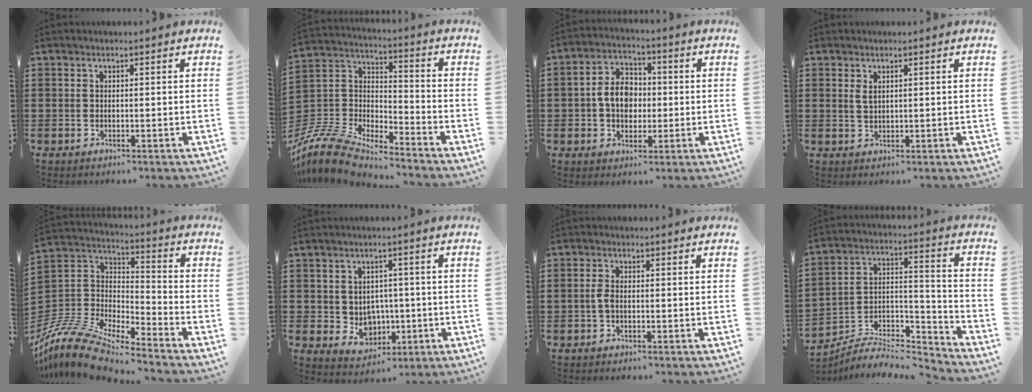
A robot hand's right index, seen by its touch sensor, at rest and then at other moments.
{"total": 9.6, "force": [-8.9, 1.9, 2.9], "torque": [-0.094, -0.001, -0.188]}
{"total": 6.6, "force": [-0.3, 5.0, 4.2], "torque": [-0.090, 0.011, -0.012]}
{"total": 1.5, "force": [0.8, 0.6, 1.1], "torque": [-0.023, 0.003, 0.014]}
{"total": 11.6, "force": [-10.6, 2.2, 4.3], "torque": [-0.112, 0.011, -0.219]}
{"total": 4.1, "force": [0.4, 3.9, 1.2], "torque": [-0.024, -0.004, 0.005]}
{"total": 1.9, "force": [-0.4, 0.8, 1.7], "torque": [-0.048, -0.005, -0.013]}
{"total": 5.7, "force": [-5.1, 2.0, 1.6], "torque": [-0.030, 0.005, -0.102]}